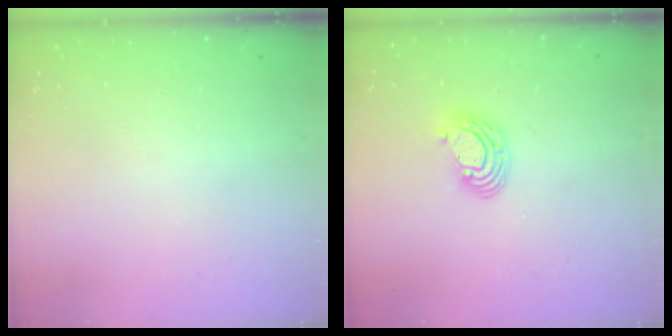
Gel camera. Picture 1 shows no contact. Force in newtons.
{"total": 7.3, "press": 7.1, "slide": 1.3}